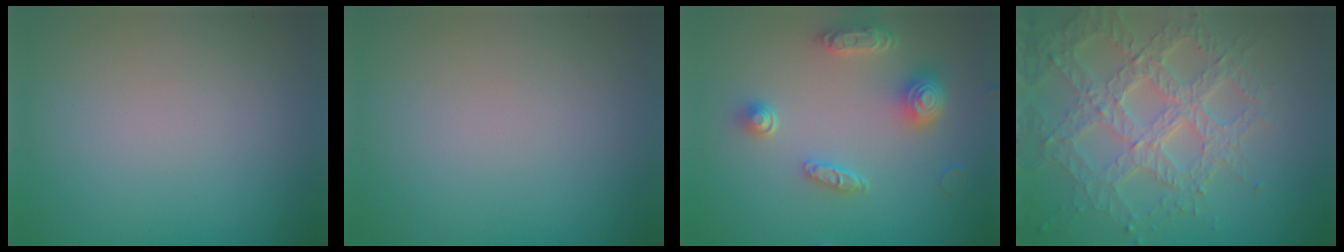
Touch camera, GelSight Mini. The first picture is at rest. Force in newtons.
{"total": 0.0}
{"total": 4.7, "press": 3.9, "slide": 2.8}
{"total": 7.1, "press": 5.3, "slide": 4.7}